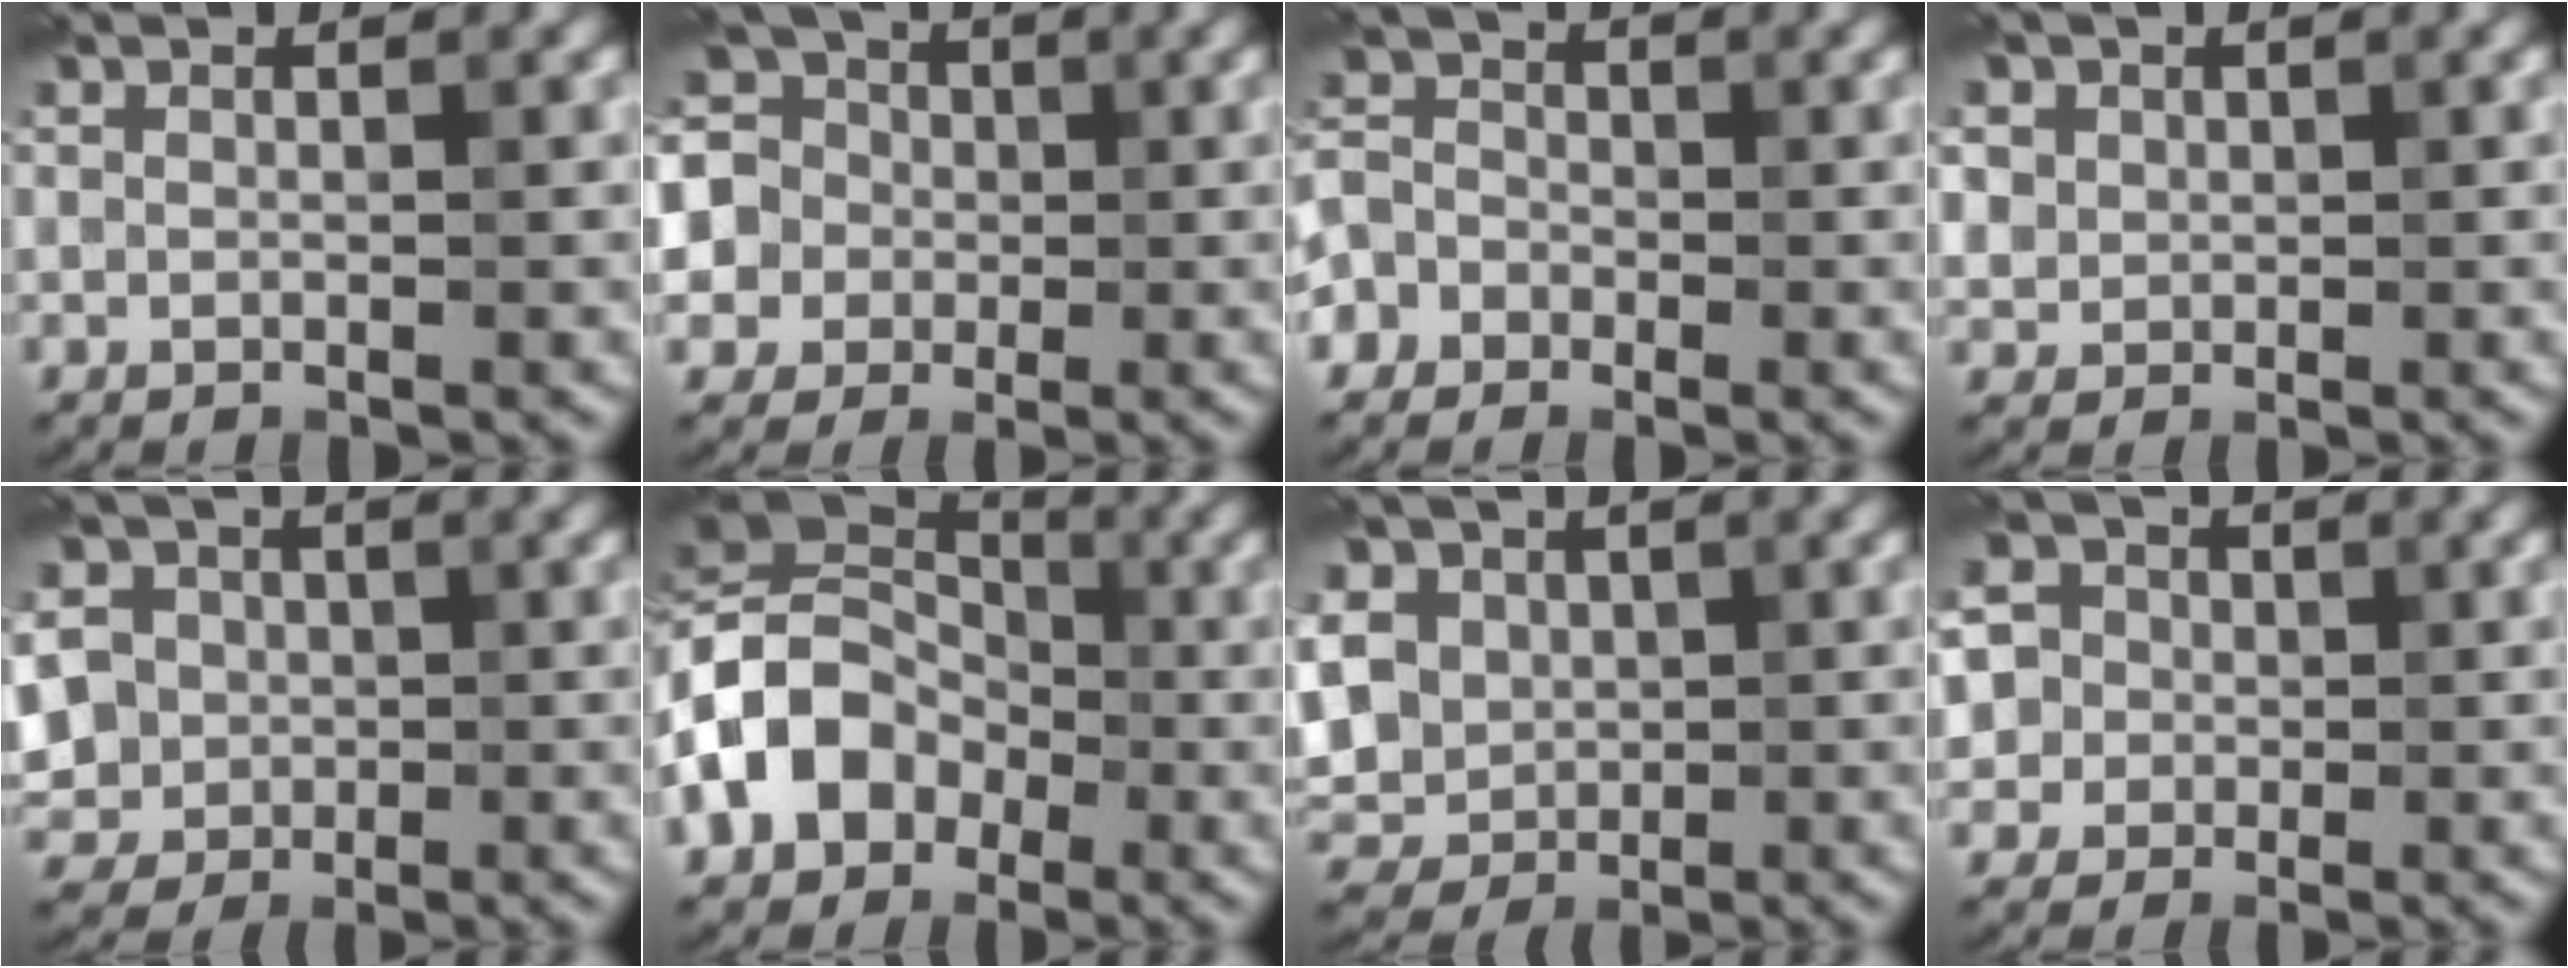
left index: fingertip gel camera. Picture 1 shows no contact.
{"total": 8.6, "force": [1.8, 7.7, 3.3], "torque": [-0.087, 0.036, 0.003]}
{"total": 5.7, "force": [-3.1, 4.5, 1.5], "torque": [-0.019, 0.003, -0.073]}
{"total": 3.8, "force": [1.6, 3.2, 1.3], "torque": [-0.032, 0.015, 0.026]}
{"total": 10.1, "force": [1.0, 8.8, 4.9], "torque": [-0.111, 0.026, -0.013]}
{"total": 9.7, "force": [-3.0, 7.5, 5.3], "torque": [-0.097, 0.009, -0.072]}
{"total": 9.9, "force": [1.8, 8.2, 5.2], "torque": [-0.115, 0.022, 0.007]}
{"total": 8.7, "force": [2.2, 7.6, 3.6], "torque": [-0.081, 0.047, 0.008]}